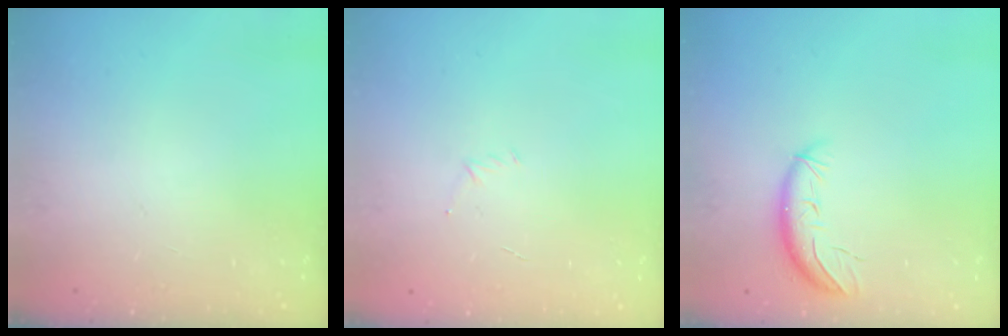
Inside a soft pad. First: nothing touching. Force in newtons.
{"total": 2.9, "press": 2.8, "slide": 0.8}
{"total": 9.6, "press": 9.3, "slide": 2.5}